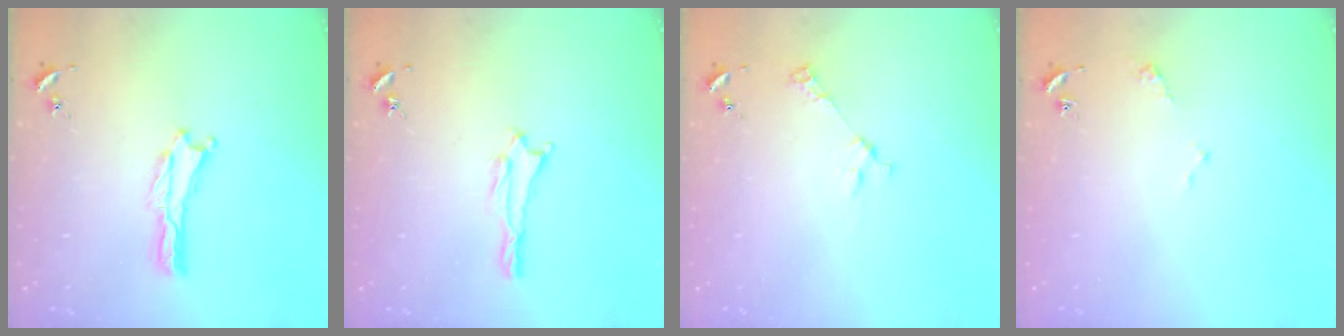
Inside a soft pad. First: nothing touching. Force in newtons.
{"total": 1.0, "press": 1.0, "slide": 0.1}
{"total": 2.9, "press": 2.9, "slide": 0.2}
{"total": 1.6, "press": 1.6, "slide": 0.2}